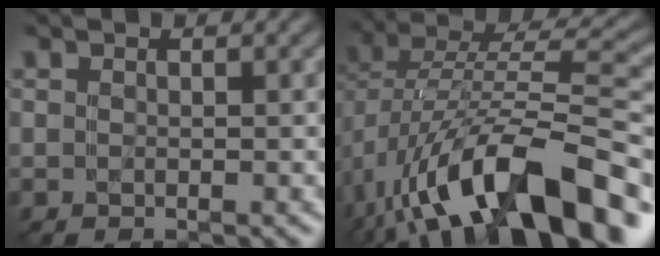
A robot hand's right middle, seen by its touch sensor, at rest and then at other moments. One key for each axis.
{"total": 15.1, "fx": -6.6, "fy": 7.0, "fz": 11.6, "tx": -0.220, "ty": 0.014, "tz": -0.103}